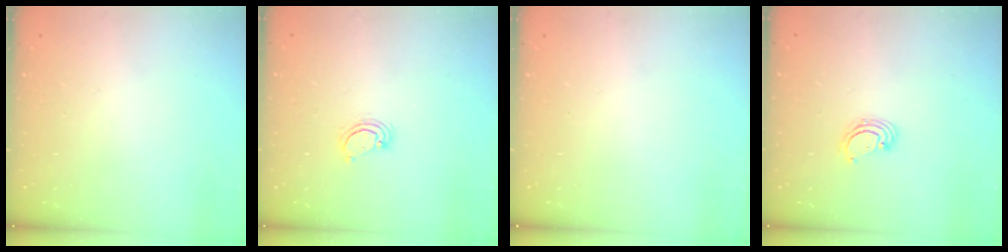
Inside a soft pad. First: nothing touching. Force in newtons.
{"total": 2.6, "press": 2.6, "slide": 0.3}
{"total": 0.0}
{"total": 3.4, "press": 3.4, "slide": 0.3}